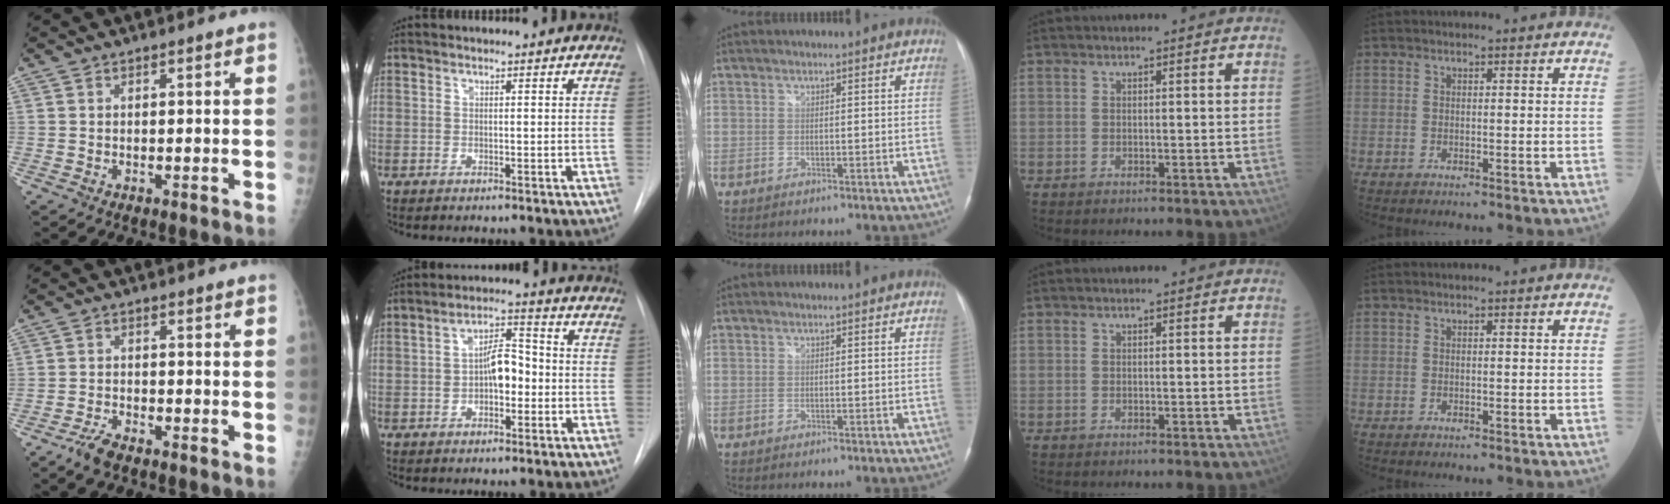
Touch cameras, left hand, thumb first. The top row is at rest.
{"thumb": {"total": 3.2, "force": [-2.5, 1.0, 1.7], "torque": [-0.044, 0.006, -0.049]}, "index": {"total": 6.1, "force": [-0.9, 2.9, 5.3], "torque": [-0.092, 0.019, -0.017]}}